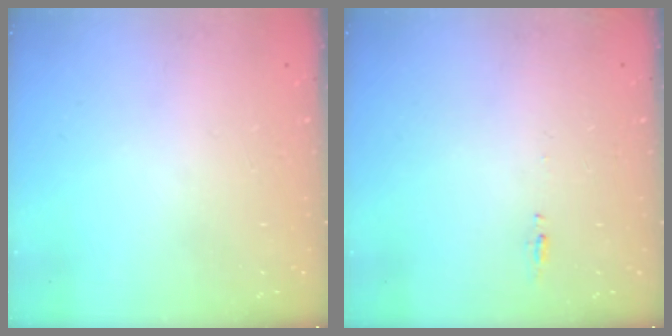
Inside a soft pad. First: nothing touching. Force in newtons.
{"total": 6.0, "press": 5.7, "slide": 1.9}